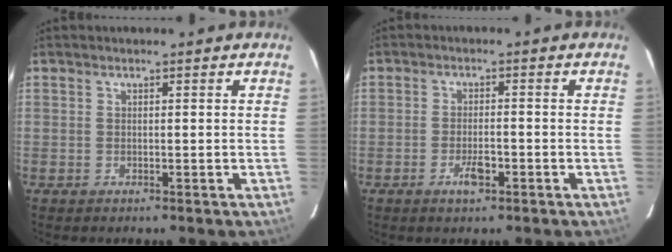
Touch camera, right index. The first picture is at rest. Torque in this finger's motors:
{"motor_torque": [0.38, -0.03, 0.05, 0.05]}